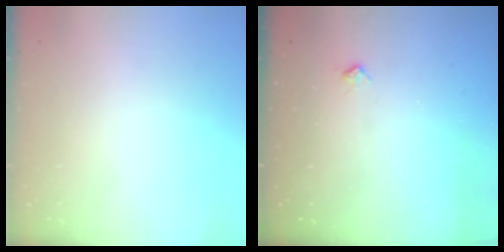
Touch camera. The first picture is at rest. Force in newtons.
{"total": 3.4, "press": 3.3, "slide": 0.7}